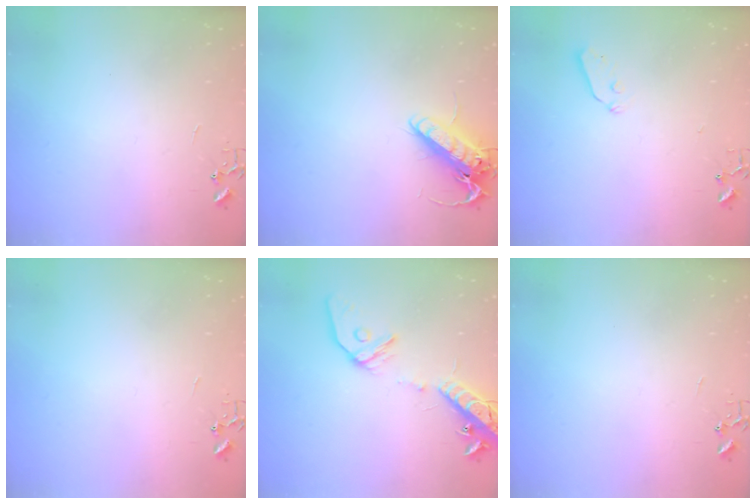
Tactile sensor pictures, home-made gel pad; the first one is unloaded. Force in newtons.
{"total": 13.8, "press": 13.6, "slide": 2.3}
{"total": 4.3, "press": 4.3, "slide": 0.7}
{"total": 0.0}
{"total": 16.7, "press": 16.3, "slide": 3.5}
{"total": 0.0}